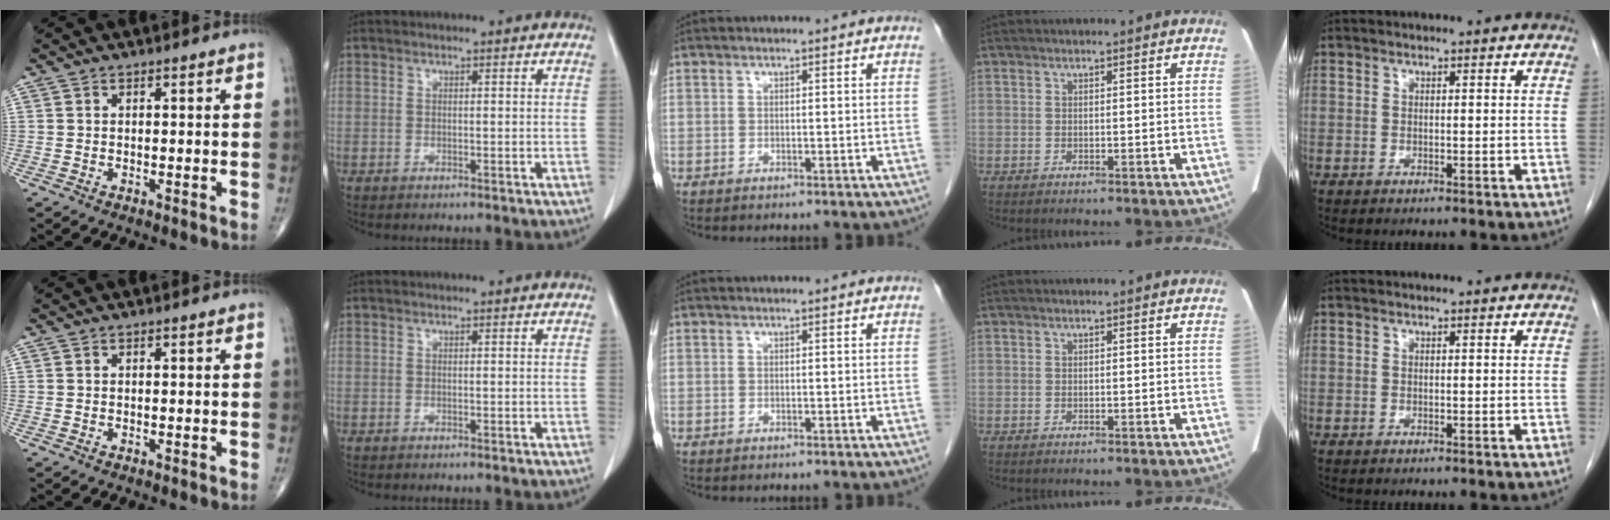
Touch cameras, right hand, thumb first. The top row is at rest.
{}